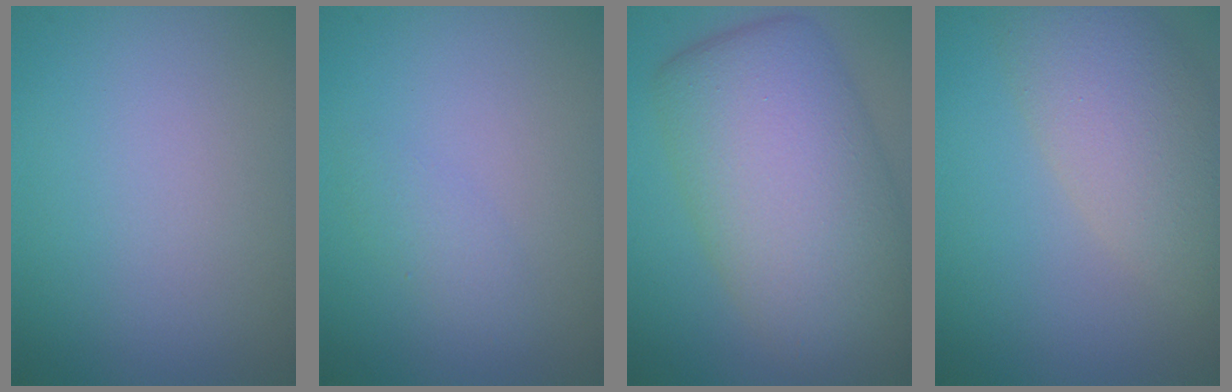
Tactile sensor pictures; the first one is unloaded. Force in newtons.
{"total": 1.3, "press": 1.3, "slide": 0.0}
{"total": 10.7, "press": 10.7, "slide": 0.3}
{"total": 6.3, "press": 6.3, "slide": 0.5}